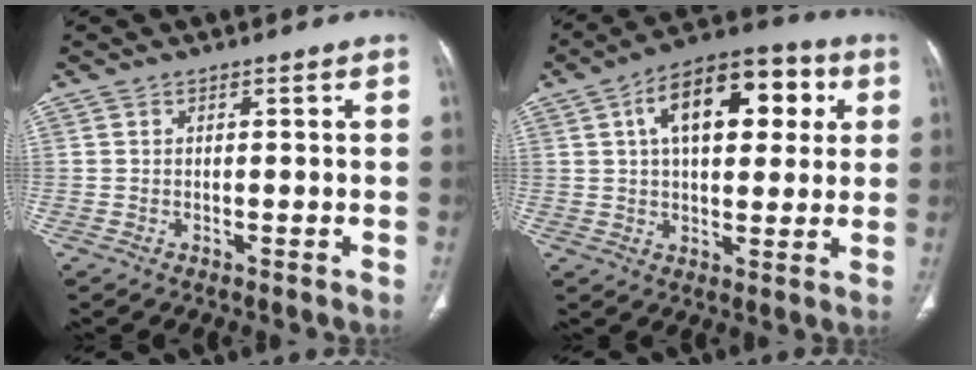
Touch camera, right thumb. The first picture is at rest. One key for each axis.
{"total": 17.8, "fx": 5.2, "fy": 9.5, "fz": 14.1, "tx": -0.178, "ty": 0.018, "tz": 0.072}